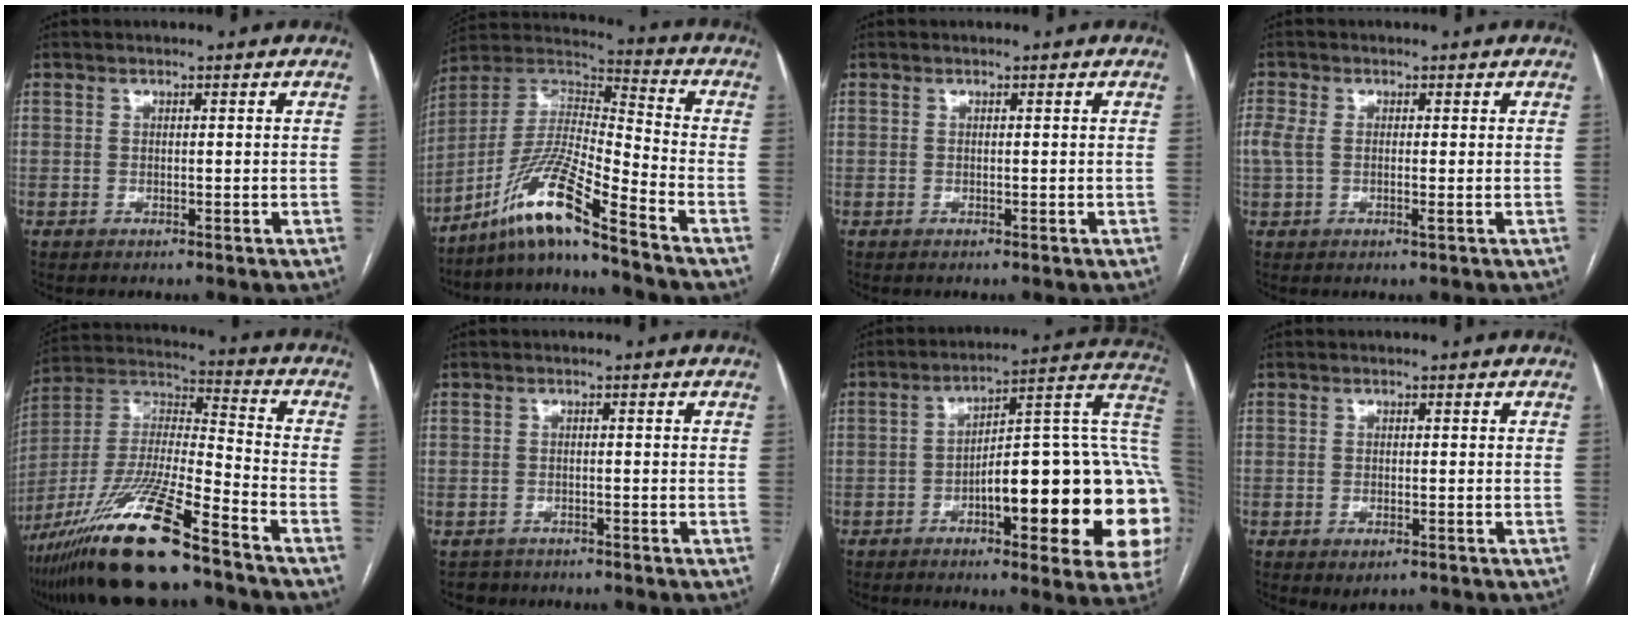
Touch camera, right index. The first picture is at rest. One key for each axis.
{"total": 13.1, "fx": -9.7, "fy": -0.9, "fz": 8.8, "tx": -0.175, "ty": 0.004, "tz": -0.184}
{"total": 0.0}
{"total": 3.8, "fx": -0.1, "fy": 1.8, "fz": 3.4, "tx": -0.093, "ty": 0.010, "tz": 0.000}
{"total": 19.7, "fx": -14.1, "fy": 1.3, "fz": 13.7, "tx": -0.305, "ty": -0.035, "tz": -0.264}
{"total": 2.5, "fx": -1.8, "fy": 1.6, "fz": -0.5, "tx": 0.003, "ty": 0.005, "tz": -0.032}
{"total": 25.7, "fx": -4.6, "fy": 5.9, "fz": 24.6, "tx": -0.242, "ty": 0.029, "tz": -0.055}
{"total": 2.2, "fx": -1.1, "fy": 1.1, "fz": 1.5, "tx": -0.021, "ty": -0.002, "tz": -0.006}